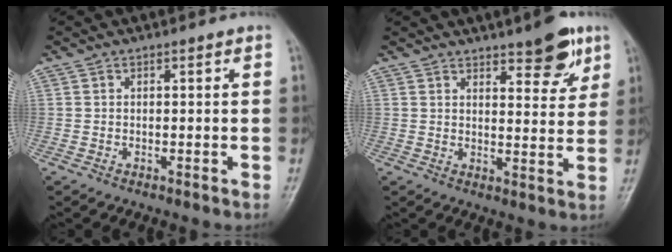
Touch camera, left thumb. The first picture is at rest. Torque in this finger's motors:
{"motor_torque": [-0.04, 0.27, 0.31, -0.11, 0.07]}